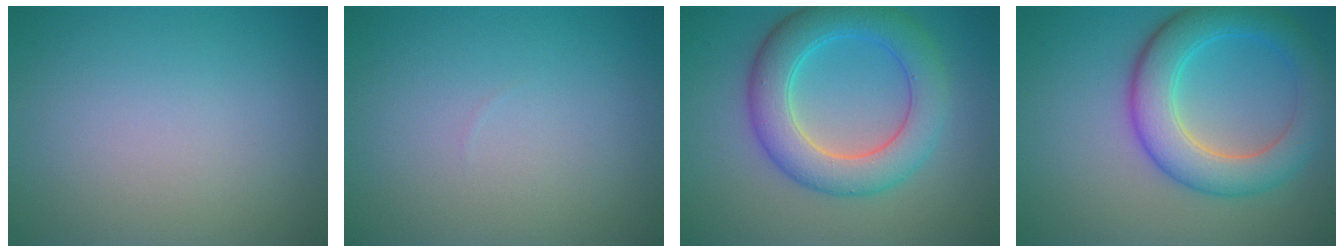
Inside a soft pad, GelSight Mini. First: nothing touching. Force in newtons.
{"total": 0.0}
{"total": 6.7, "press": 6.7, "slide": 0.2}
{"total": 6.6, "press": 6.6, "slide": 0.2}